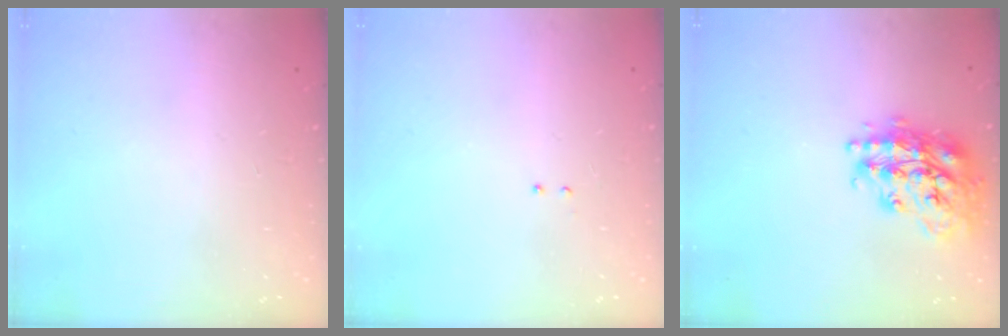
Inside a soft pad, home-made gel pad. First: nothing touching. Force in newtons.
{"total": 2.1, "press": 2.0, "slide": 0.6}
{"total": 20.1, "press": 20.1, "slide": 1.4}